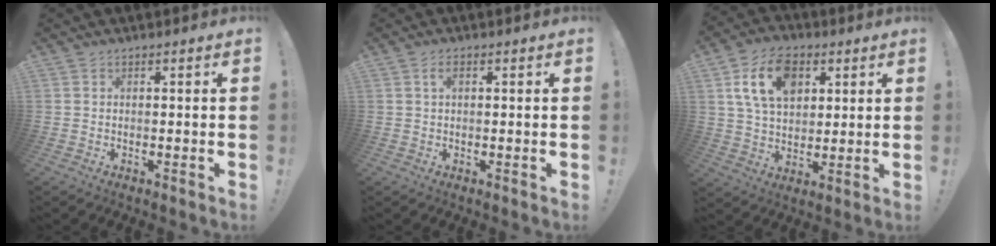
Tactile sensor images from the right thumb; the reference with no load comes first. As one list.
[{"total": 1.7, "force": [0.6, 0.8, 1.5], "torque": [-0.022, 0.003, 0.007]}, {"total": 15.5, "force": [6.2, 10.4, 9.6], "torque": [-0.149, -0.010, 0.119]}]